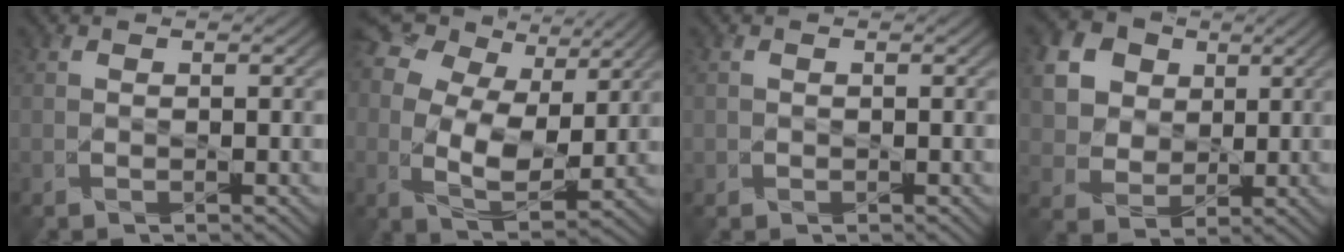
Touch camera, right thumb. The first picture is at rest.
{"total": 12.8, "force": [4.4, 8.1, 8.8], "torque": [-0.205, 0.013, 0.082]}
{"total": 0.7, "force": [-0.1, 0.7, 0.0], "torque": [0.001, -0.002, -0.002]}
{"total": 13.3, "force": [5.1, 10.8, 5.8], "torque": [-0.196, 0.017, 0.121]}